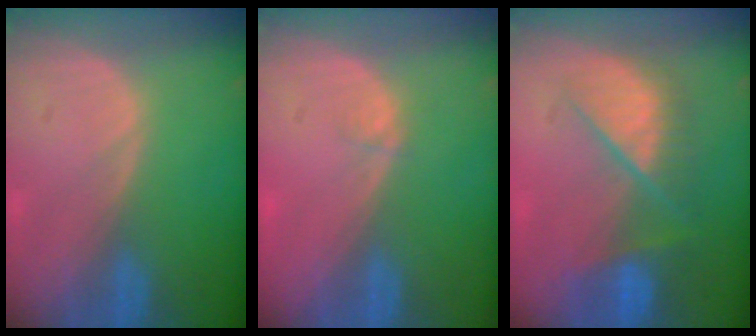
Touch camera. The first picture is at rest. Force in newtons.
{"total": 0.5, "press": 0.5, "slide": 0.2}
{"total": 8.6, "press": 7.9, "slide": 3.4}